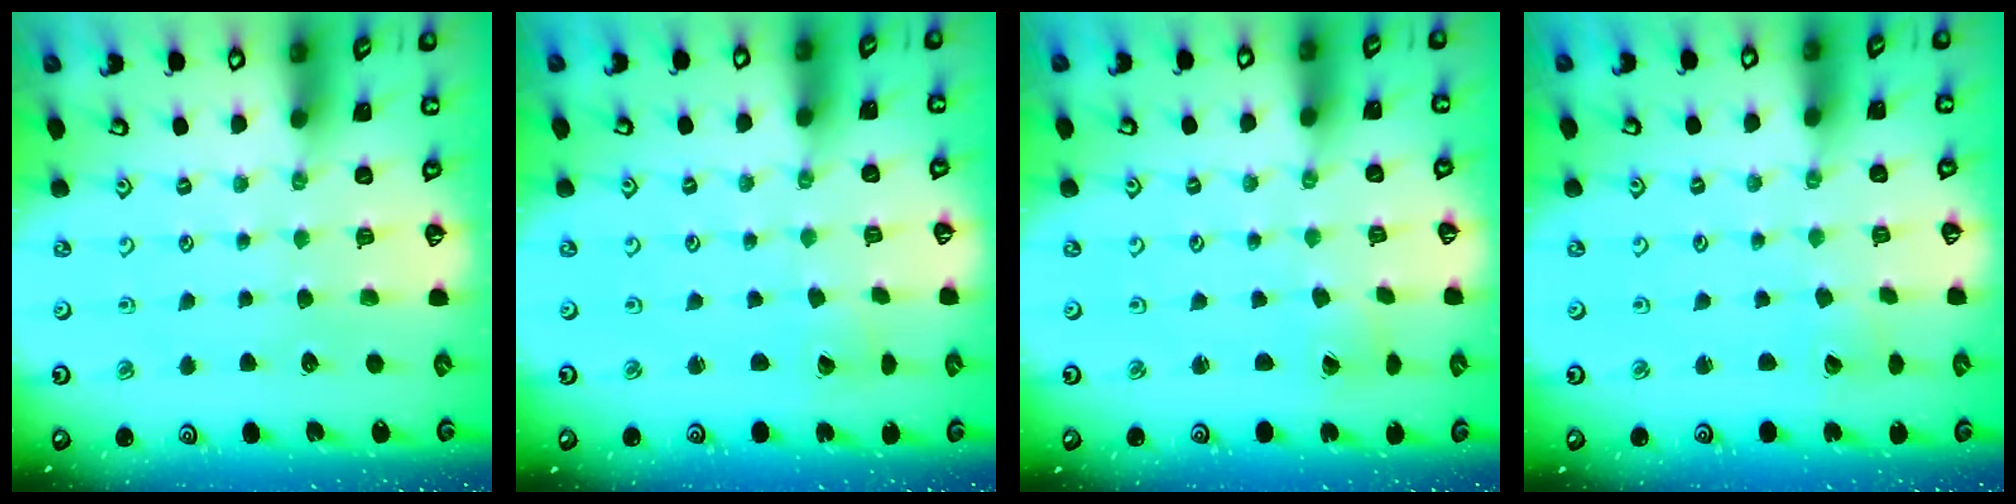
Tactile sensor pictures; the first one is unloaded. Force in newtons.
{"total": 2.6, "press": 2.6, "slide": 0.2}
{"total": 0.9, "press": 0.9, "slide": 0.0}
{"total": 1.6, "press": 1.6, "slide": 0.1}